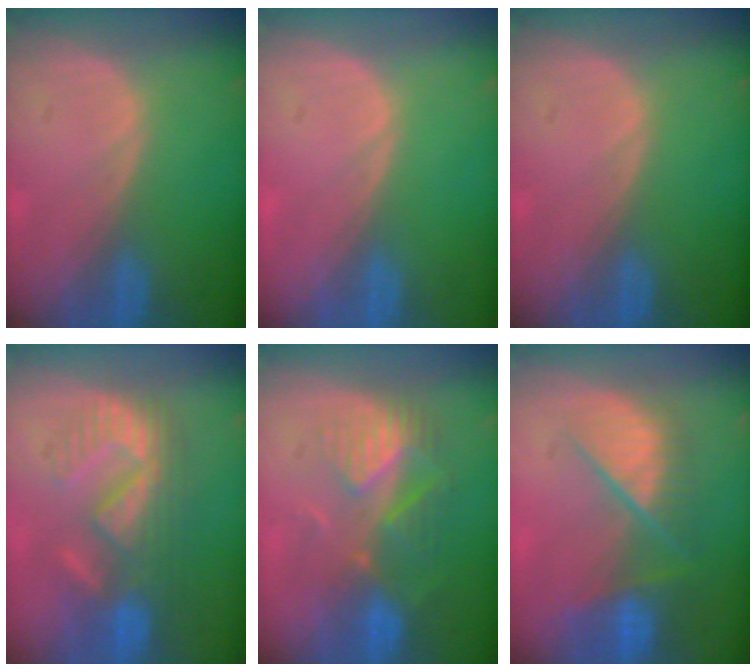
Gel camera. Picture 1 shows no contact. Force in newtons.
{"total": 0.0}
{"total": 0.0}
{"total": 9.0, "press": 8.8, "slide": 1.9}
{"total": 8.9, "press": 7.7, "slide": 4.5}
{"total": 9.7, "press": 8.3, "slide": 5.1}